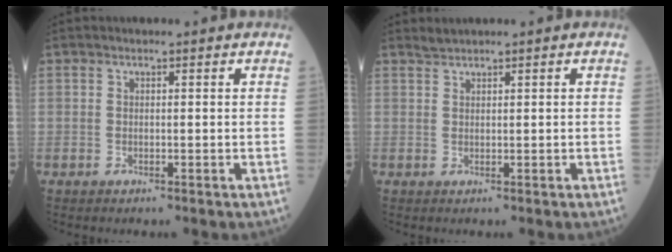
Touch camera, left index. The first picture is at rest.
{"total": 1.0, "force": [1.0, -0.1, 0.1], "torque": [-0.004, 0.006, 0.025]}